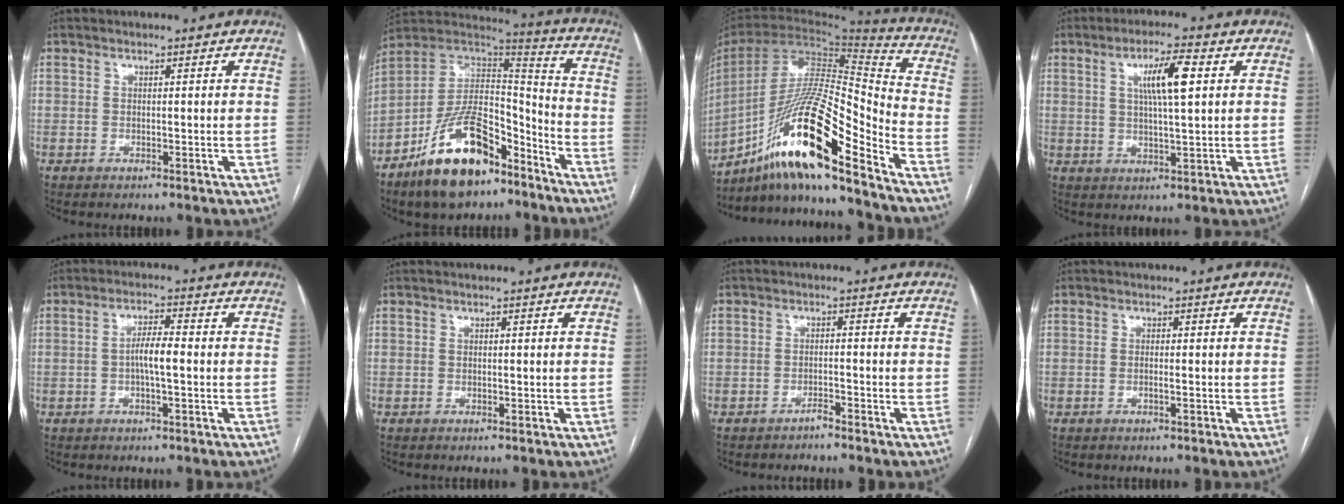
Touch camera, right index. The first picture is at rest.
{"total": 18.3, "force": [-11.5, 8.0, 11.8], "torque": [-0.216, 0.027, -0.199]}
{"total": 20.8, "force": [-14.2, 1.7, 15.1], "torque": [-0.299, -0.001, -0.259]}
{"total": 7.4, "force": [2.3, 0.7, 7.0], "torque": [-0.128, 0.007, 0.040]}
{"total": 4.0, "force": [-0.4, 0.6, 4.0], "torque": [-0.077, 0.006, -0.008]}
{"total": 0.0}
{"total": 1.1, "force": [-1.1, 0.2, 0.1], "torque": [0.005, 0.001, -0.019]}
{"total": 0.6, "force": [-0.2, -0.1, 0.5], "torque": [-0.012, 0.000, -0.003]}